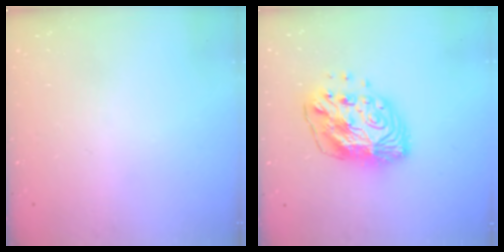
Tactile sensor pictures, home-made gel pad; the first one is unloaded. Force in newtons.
{"total": 13.1, "press": 13.0, "slide": 1.6}